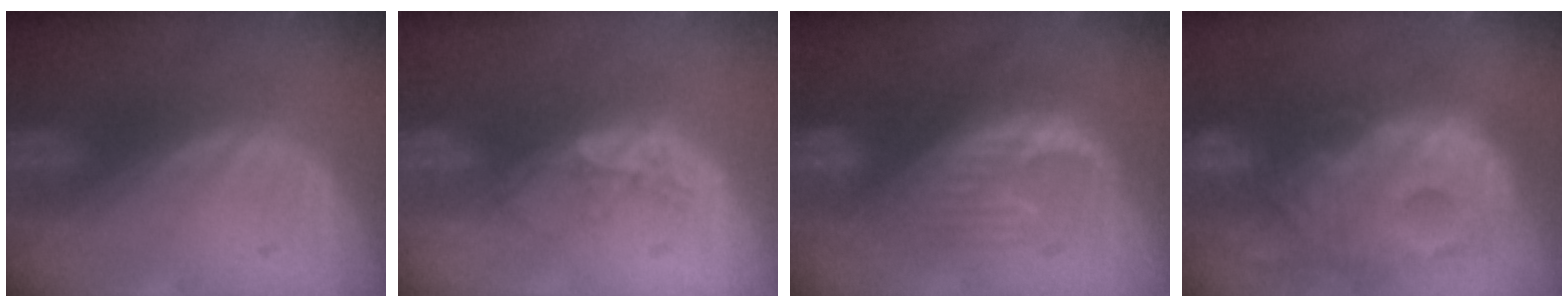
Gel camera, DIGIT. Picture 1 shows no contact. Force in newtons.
{"total": 4.0, "press": 3.5, "slide": 1.9}
{"total": 8.5, "press": 8.3, "slide": 1.6}
{"total": 14.0, "press": 12.1, "slide": 7.2}